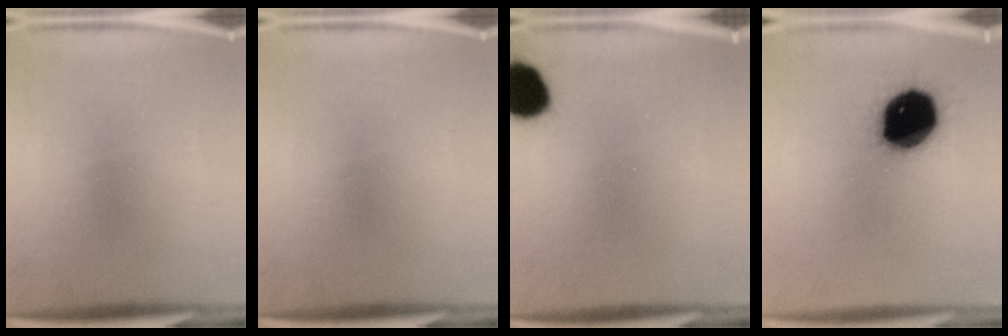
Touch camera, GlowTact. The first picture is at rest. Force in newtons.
{"total": 0.0}
{"total": 10.2}
{"total": 20.1}